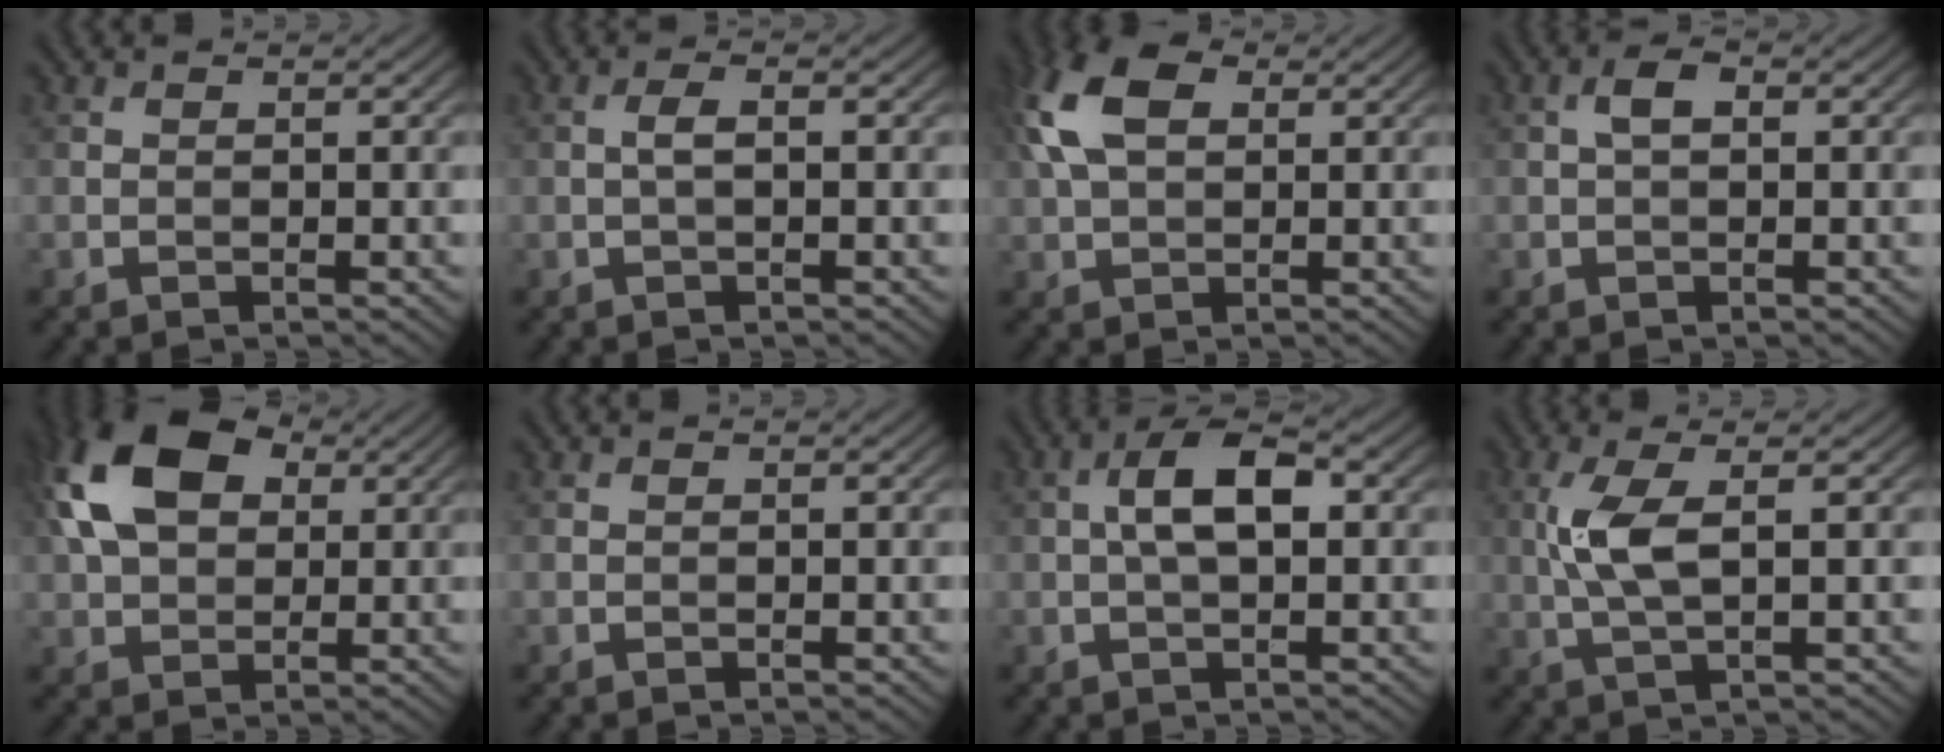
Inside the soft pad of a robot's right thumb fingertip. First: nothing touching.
{"total": 1.8, "force": [-0.1, 0.5, 1.8], "torque": [-0.036, 0.007, -0.006]}
{"total": 8.5, "force": [2.6, 5.0, 6.4], "torque": [-0.171, 0.023, 0.044]}
{"total": 2.2, "force": [0.3, 1.1, 1.9], "torque": [-0.035, 0.009, 0.002]}
{"total": 12.1, "force": [3.5, 7.8, 8.5], "torque": [-0.203, 0.030, 0.056]}
{"total": 0.0}
{"total": 5.4, "force": [0.4, 2.2, 4.9], "torque": [-0.093, 0.014, 0.002]}
{"total": 5.2, "force": [0.9, 1.5, 5.0], "torque": [-0.120, 0.005, 0.017]}